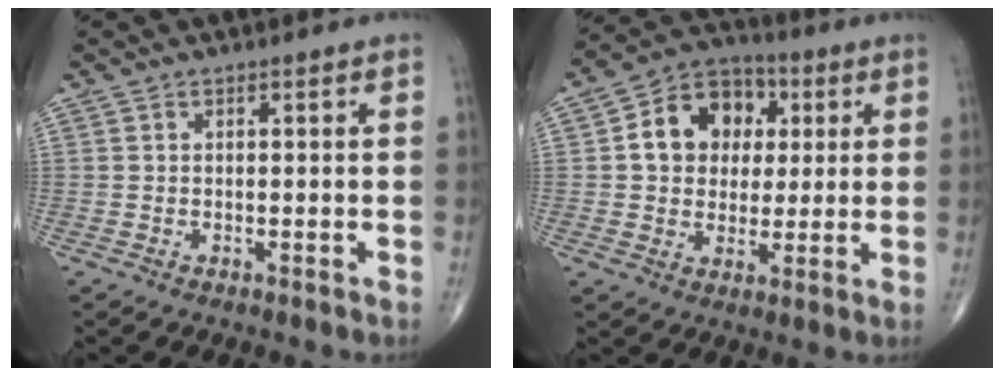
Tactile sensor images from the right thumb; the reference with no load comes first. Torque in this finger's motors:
{"motor_torque": [0.58, 2.76, 1.17, 0.43, 0.09]}